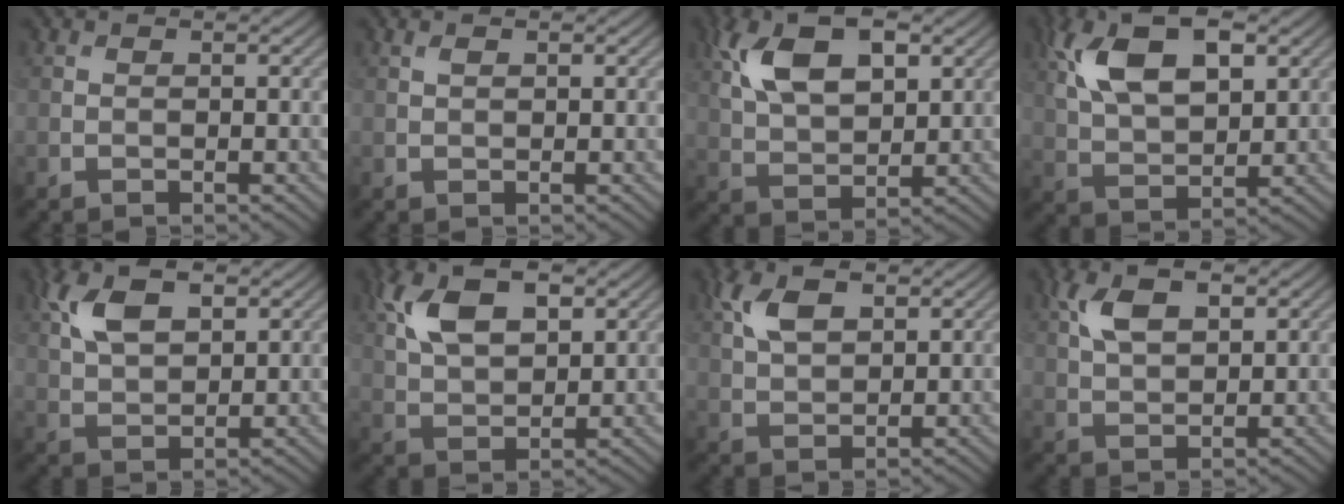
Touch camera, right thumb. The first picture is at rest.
{"total": 1.0, "force": [0.5, 0.4, 0.8], "torque": [-0.019, 0.001, 0.010]}
{"total": 10.8, "force": [4.3, 5.5, 8.3], "torque": [-0.179, 0.014, 0.082]}
{"total": 11.8, "force": [4.7, 5.9, 9.0], "torque": [-0.195, 0.017, 0.089]}
{"total": 8.0, "force": [3.6, 4.0, 6.0], "torque": [-0.134, 0.011, 0.069]}
{"total": 9.8, "force": [4.2, 5.0, 7.3], "torque": [-0.162, 0.013, 0.082]}
{"total": 6.6, "force": [3.1, 3.2, 4.9], "torque": [-0.114, 0.010, 0.060]}
{"total": 6.9, "force": [3.0, 3.3, 5.2], "torque": [-0.113, 0.009, 0.057]}